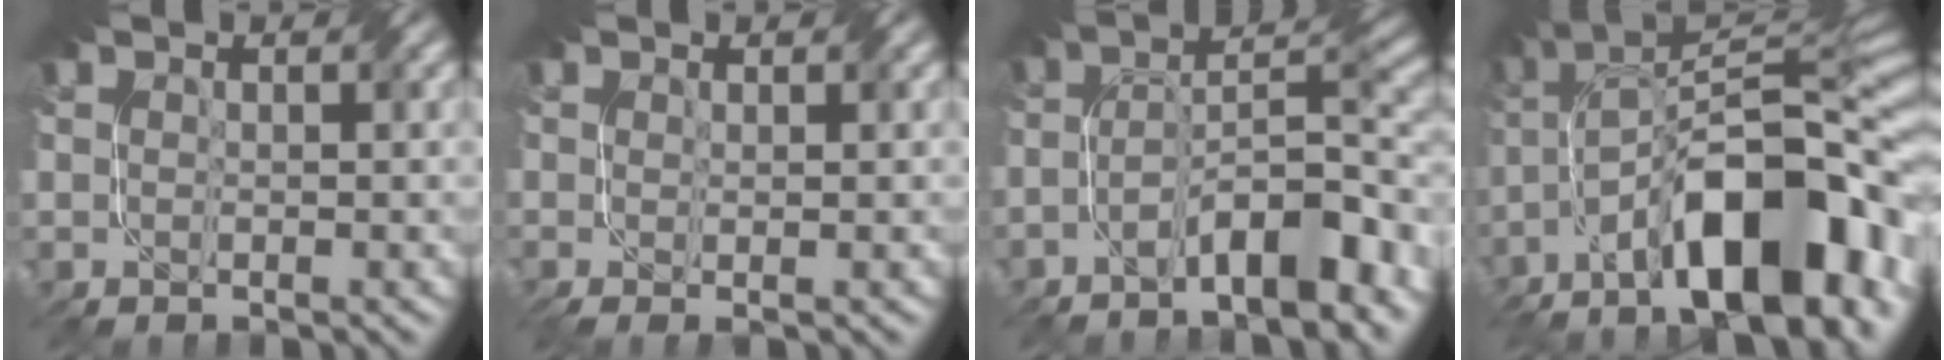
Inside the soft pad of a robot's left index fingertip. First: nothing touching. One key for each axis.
{"total": 1.6, "fx": -0.1, "fy": 0.4, "fz": 1.6, "tx": -0.022, "ty": -0.002, "tz": -0.003}
{"total": 8.5, "fx": -4.9, "fy": 2.4, "fz": 6.5, "tx": -0.092, "ty": 0.014, "tz": -0.087}
{"total": 17.0, "fx": -7.4, "fy": 6.6, "fz": 13.8, "tx": -0.207, "ty": 0.030, "tz": -0.128}